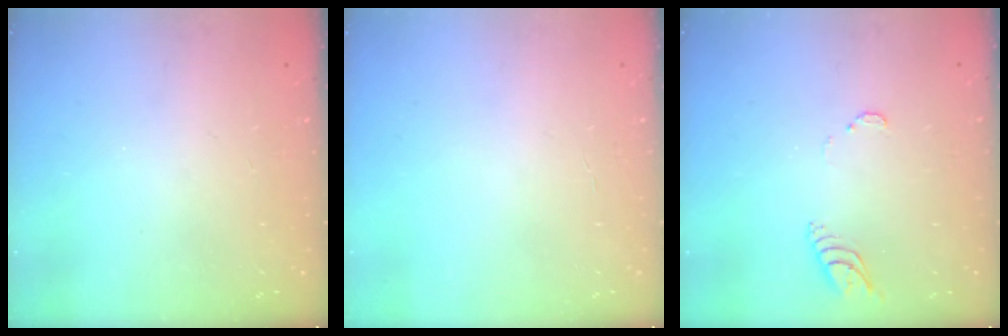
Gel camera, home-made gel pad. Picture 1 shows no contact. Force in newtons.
{"total": 0.9, "press": 0.9, "slide": 0.1}
{"total": 4.1, "press": 4.1, "slide": 0.4}